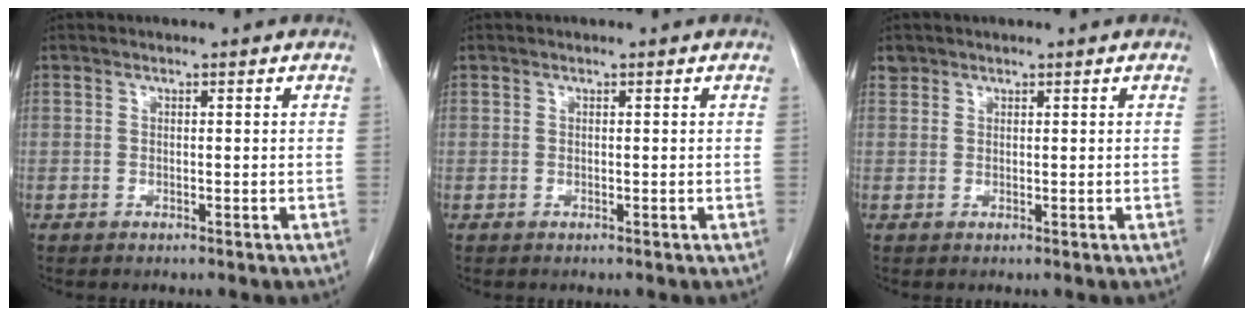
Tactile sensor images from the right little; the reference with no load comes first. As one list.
[{"total": 0.0}, {"total": 1.0, "force": [0.8, 0.7, -0.1], "torque": [0.008, 0.004, 0.012]}]